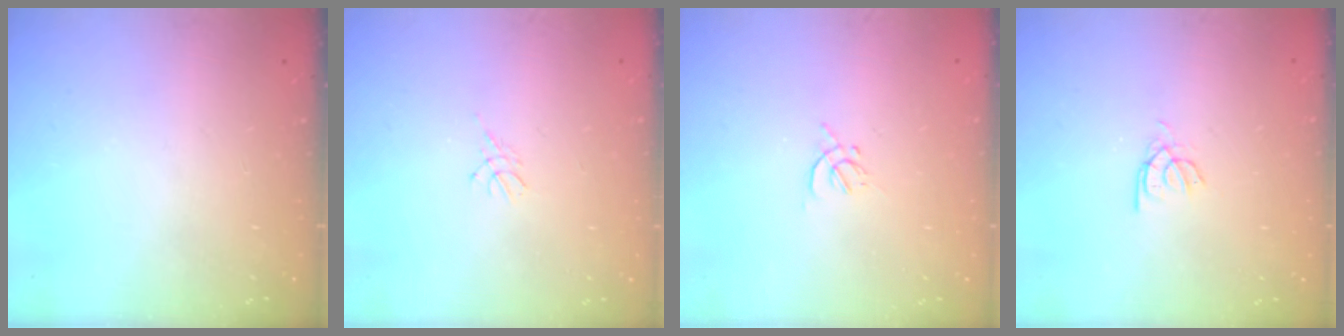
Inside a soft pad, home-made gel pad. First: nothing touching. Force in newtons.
{"total": 3.0, "press": 2.9, "slide": 0.6}
{"total": 1.7, "press": 1.7, "slide": 0.5}
{"total": 2.5, "press": 2.4, "slide": 0.3}